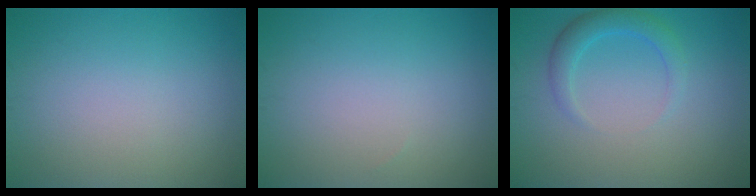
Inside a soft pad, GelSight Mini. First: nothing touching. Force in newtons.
{"total": 0.0}
{"total": 2.5, "press": 2.5, "slide": 0.2}